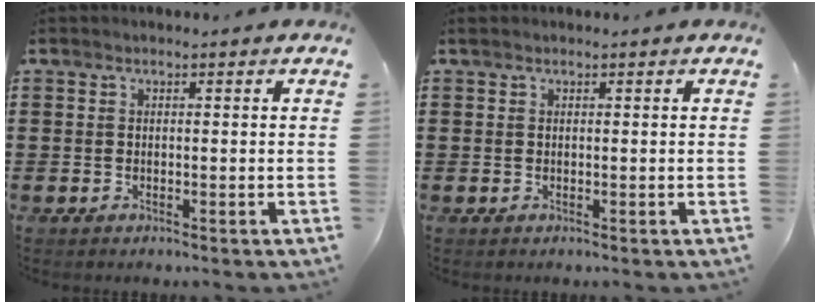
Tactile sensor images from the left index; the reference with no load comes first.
{"total": 0.0}